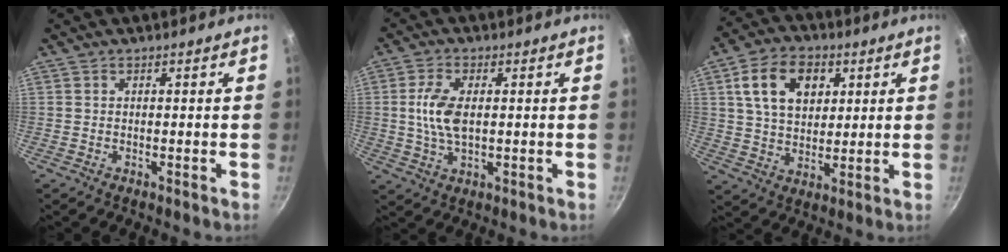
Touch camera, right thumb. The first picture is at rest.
{"total": 7.5, "force": [0.6, 3.9, 6.4], "torque": [-0.130, 0.002, 0.010]}
{"total": 12.5, "force": [4.2, 8.5, 8.1], "torque": [-0.117, -0.003, 0.069]}